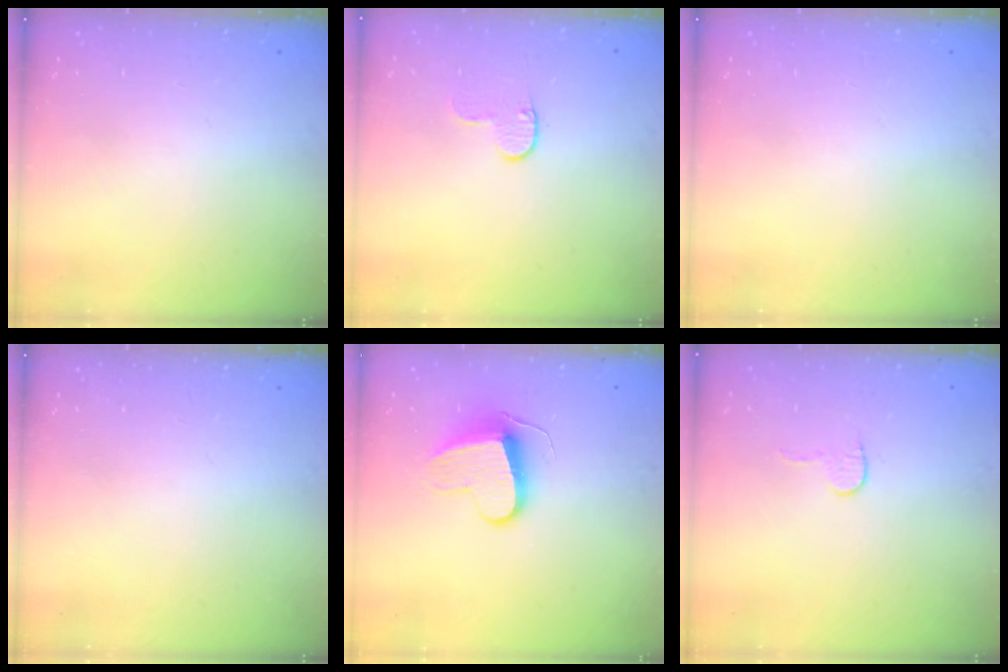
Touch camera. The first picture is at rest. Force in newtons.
{"total": 5.1, "press": 5.1, "slide": 0.5}
{"total": 0.0}
{"total": 0.0}
{"total": 9.7, "press": 9.7, "slide": 0.6}
{"total": 4.0, "press": 4.0, "slide": 0.3}